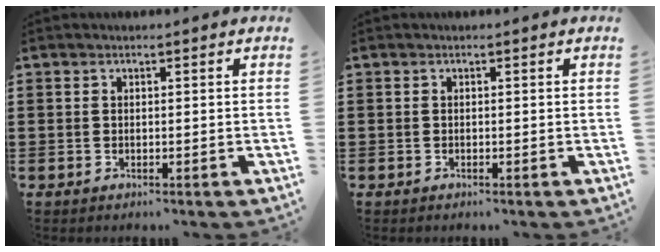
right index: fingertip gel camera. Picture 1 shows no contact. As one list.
[{"total": 0.0}]